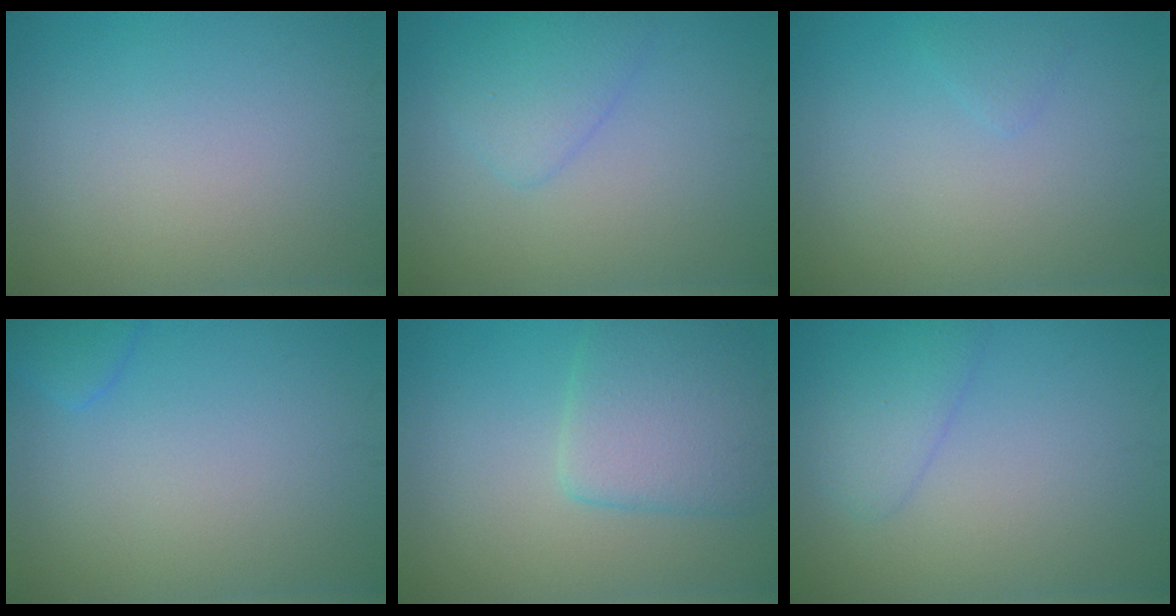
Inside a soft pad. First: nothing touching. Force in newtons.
{"total": 2.6, "press": 2.6, "slide": 0.0}
{"total": 0.7, "press": 0.7, "slide": 0.0}
{"total": 1.6, "press": 1.6, "slide": 0.1}
{"total": 5.0, "press": 5.0, "slide": 0.3}
{"total": 2.4, "press": 2.4, "slide": 0.1}